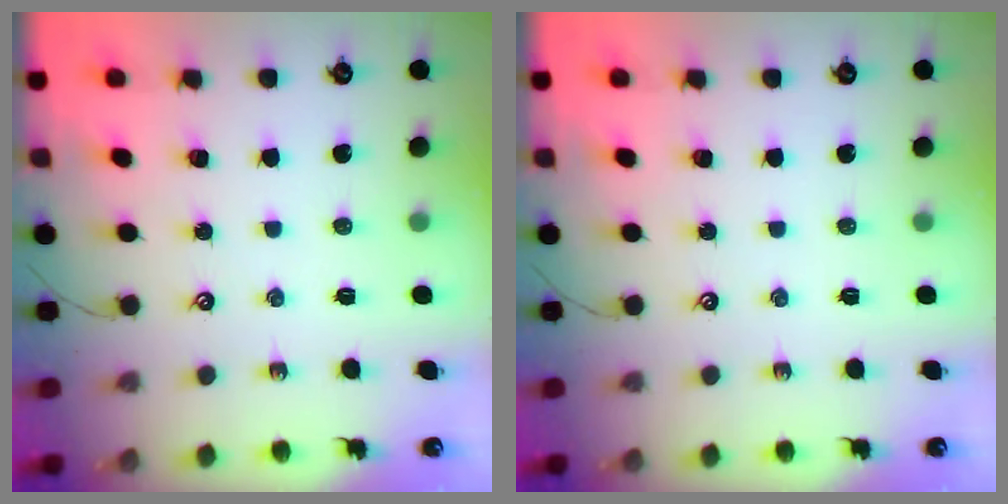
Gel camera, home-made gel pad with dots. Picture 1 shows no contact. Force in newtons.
{"total": 0.0}